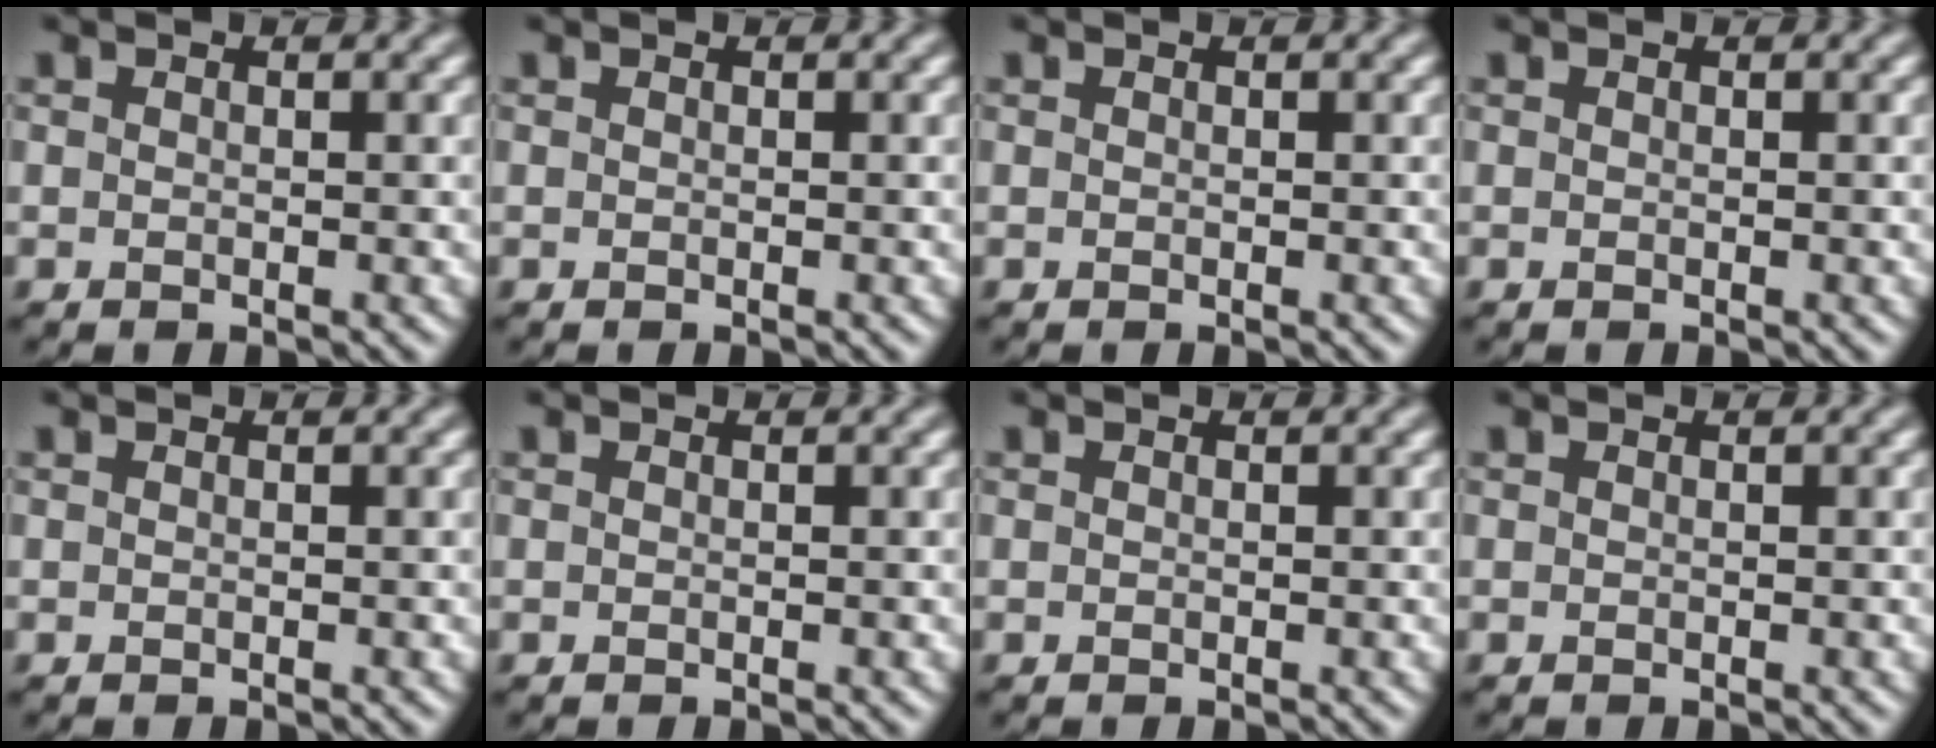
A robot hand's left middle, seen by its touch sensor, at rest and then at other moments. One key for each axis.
{"total": 0.0}
{"total": 0.0}
{"total": 0.0}
{"total": 0.0}
{"total": 0.0}
{"total": 0.0}
{"total": 0.0}